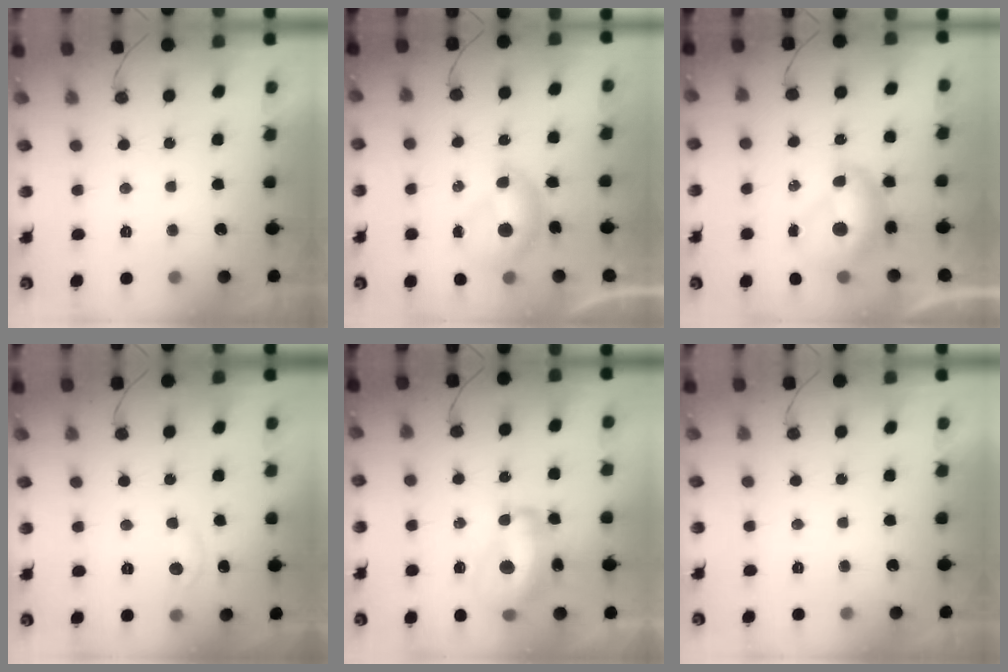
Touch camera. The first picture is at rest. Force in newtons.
{"total": 6.8, "press": 6.8, "slide": 0.7}
{"total": 8.1, "press": 8.1, "slide": 0.7}
{"total": 5.3, "press": 5.2, "slide": 0.7}
{"total": 14.4, "press": 14.4, "slide": 1.3}
{"total": 0.0}